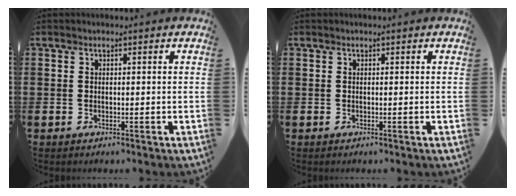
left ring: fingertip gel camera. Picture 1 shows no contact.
{"total": 0.0}